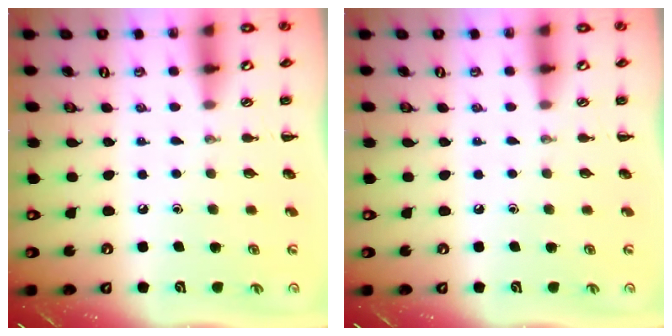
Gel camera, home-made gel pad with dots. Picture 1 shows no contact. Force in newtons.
{"total": 0.0}